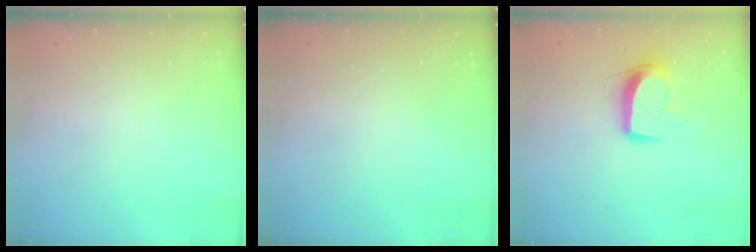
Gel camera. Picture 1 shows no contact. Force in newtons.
{"total": 0.0}
{"total": 10.3, "press": 10.2, "slide": 1.1}